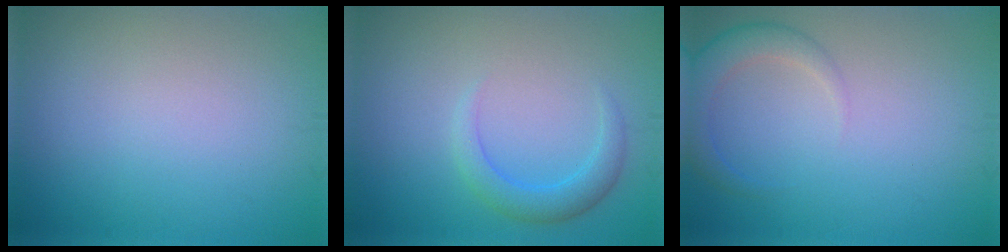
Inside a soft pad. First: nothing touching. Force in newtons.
{"total": 2.5, "press": 2.5, "slide": 0.1}
{"total": 2.8, "press": 2.8, "slide": 0.3}